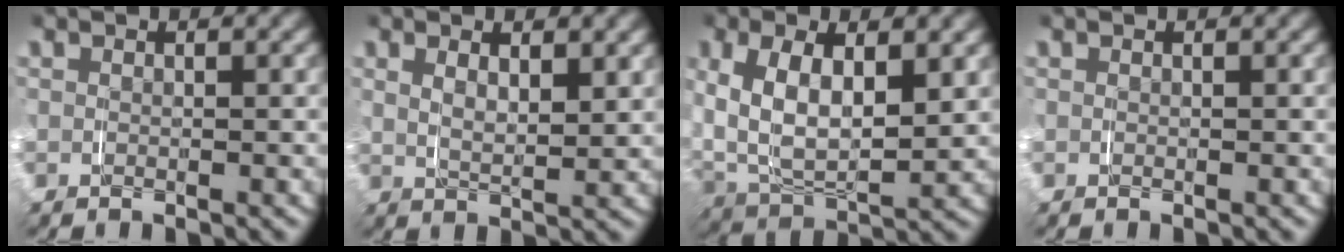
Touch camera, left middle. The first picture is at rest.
{"total": 2.7, "force": [1.2, 1.0, 2.2], "torque": [-0.042, -0.009, 0.027]}
{"total": 7.8, "force": [0.9, 5.3, 5.7], "torque": [-0.141, -0.019, 0.027]}
{"total": 0.0}